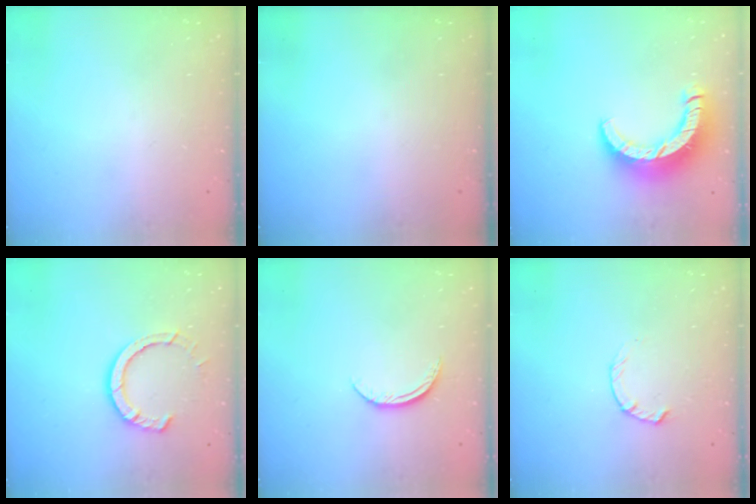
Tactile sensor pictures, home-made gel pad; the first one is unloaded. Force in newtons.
{"total": 0.0}
{"total": 12.2, "press": 12.1, "slide": 1.3}
{"total": 8.5, "press": 8.4, "slide": 1.0}
{"total": 7.2, "press": 7.1, "slide": 0.8}
{"total": 1.8, "press": 1.8, "slide": 0.3}